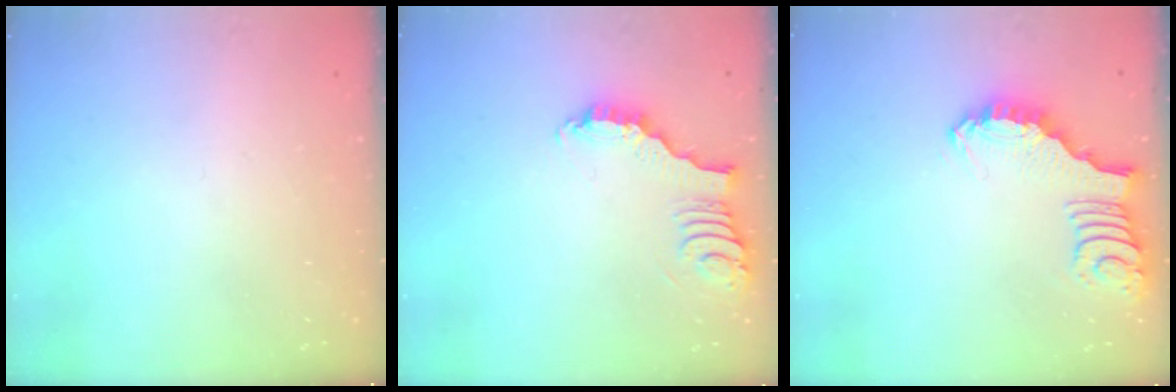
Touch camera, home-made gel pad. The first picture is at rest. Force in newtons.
{"total": 3.9, "press": 3.9, "slide": 0.3}
{"total": 2.1, "press": 2.1, "slide": 0.4}